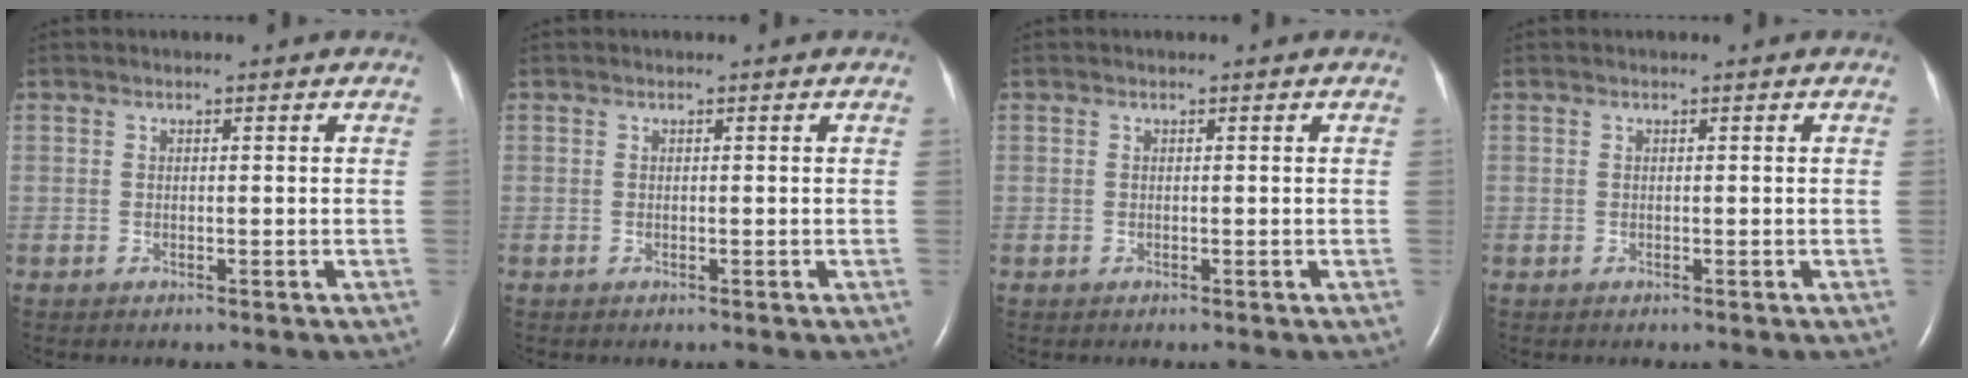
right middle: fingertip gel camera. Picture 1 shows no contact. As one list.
[{"total": 0.0}, {"total": 0.0}, {"total": 0.0}]